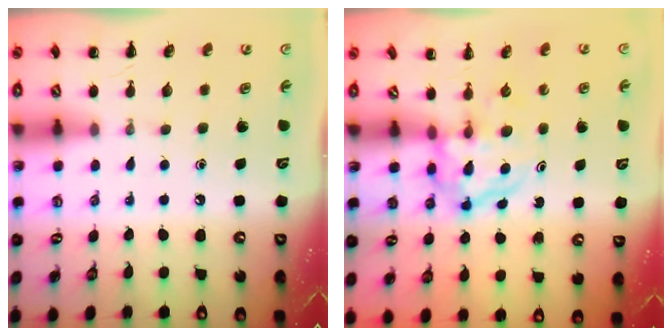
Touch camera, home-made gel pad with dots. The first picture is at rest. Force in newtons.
{"total": 3.8, "press": 3.7, "slide": 0.4}